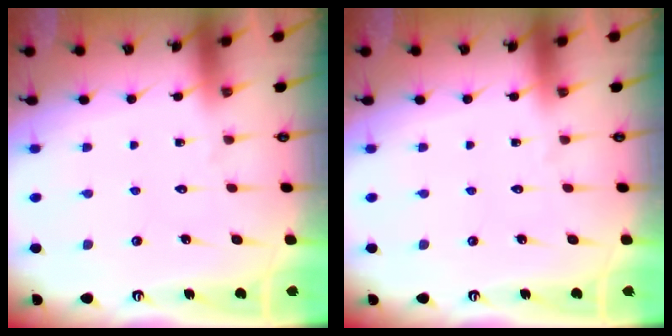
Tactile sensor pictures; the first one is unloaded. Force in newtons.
{"total": 0.0}